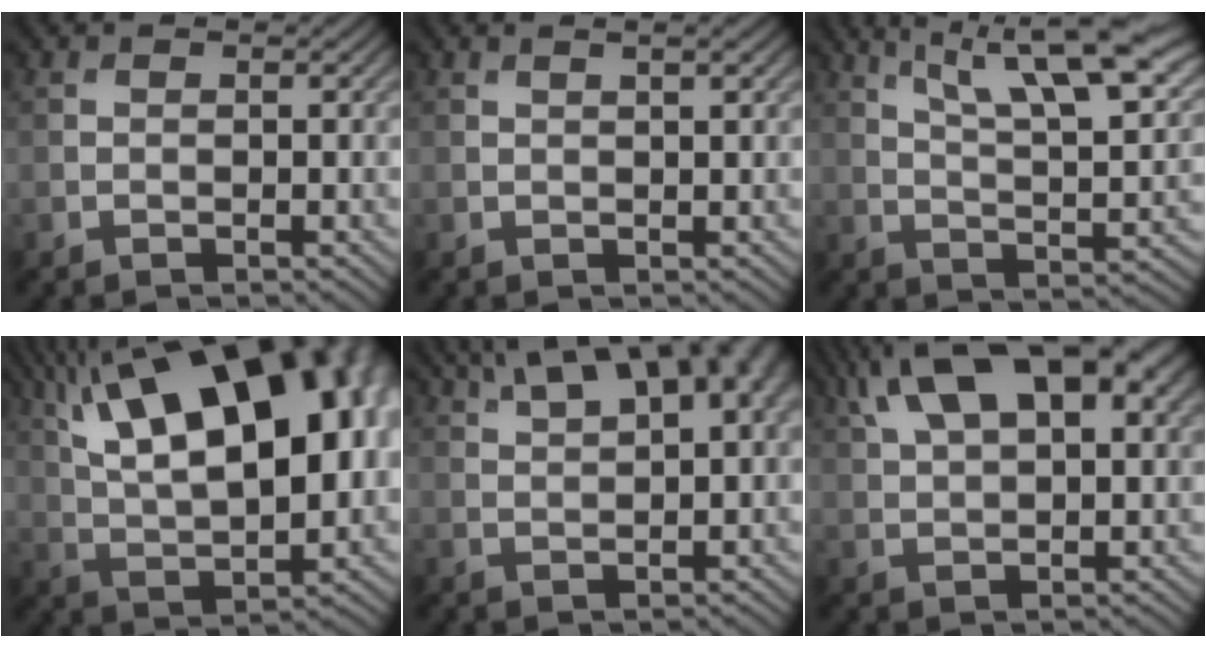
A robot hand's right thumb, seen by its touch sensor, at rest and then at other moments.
{"total": 1.2, "force": [0.9, -0.1, 0.9], "torque": [-0.015, 0.003, 0.017]}
{"total": 13.2, "force": [7.5, 3.8, 10.2], "torque": [-0.156, 0.007, 0.124]}
{"total": 20.9, "force": [7.8, 9.8, 16.7], "torque": [-0.260, 0.060, 0.109]}
{"total": 11.9, "force": [6.4, 4.6, 9.0], "torque": [-0.156, 0.033, 0.099]}
{"total": 16.4, "force": [8.5, 7.3, 12.0], "torque": [-0.234, 0.039, 0.133]}